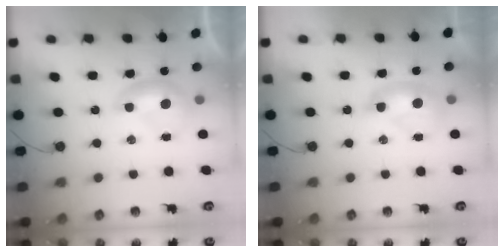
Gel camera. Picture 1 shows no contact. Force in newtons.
{"total": 2.0, "press": 2.0, "slide": 0.2}